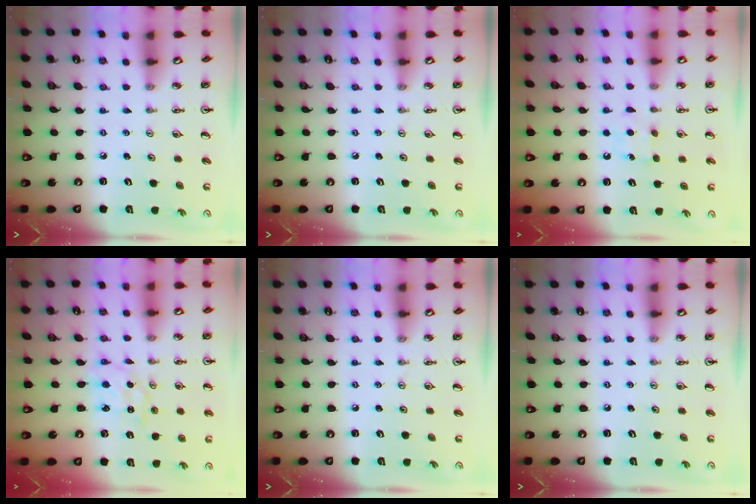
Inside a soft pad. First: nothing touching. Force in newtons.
{"total": 0.0}
{"total": 7.6, "press": 7.5, "slide": 0.8}
{"total": 1.4, "press": 1.4, "slide": 0.0}
{"total": 0.0}
{"total": 0.0}